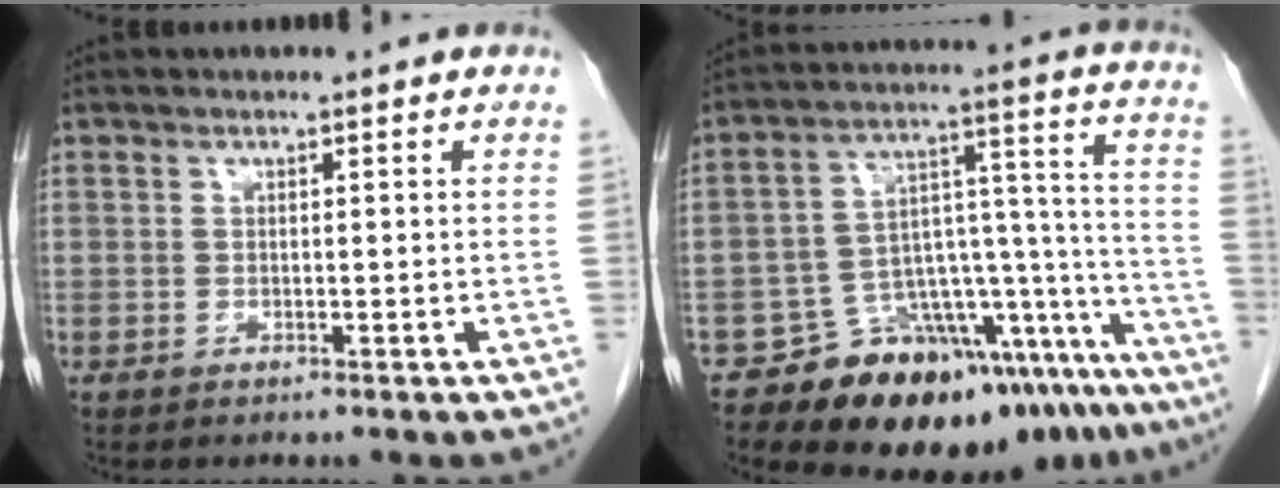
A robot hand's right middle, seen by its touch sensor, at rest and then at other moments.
{"total": 19.7, "force": [-15.5, 6.9, 10.1], "torque": [-0.066, 0.063, -0.223]}